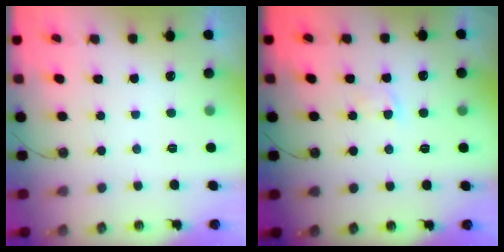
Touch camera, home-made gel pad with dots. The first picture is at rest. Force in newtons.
{"total": 1.5, "press": 1.4, "slide": 0.3}